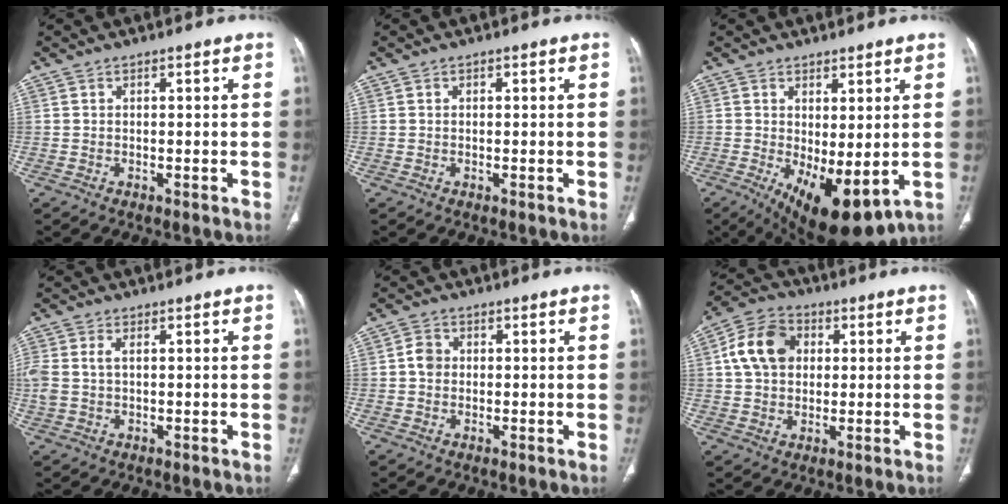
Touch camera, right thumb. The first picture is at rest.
{"total": 0.0}
{"total": 11.6, "force": [-1.9, 4.8, 10.4], "torque": [-0.154, -0.019, -0.008]}
{"total": 3.2, "force": [0.3, 2.2, 2.2], "torque": [-0.072, 0.011, 0.009]}
{"total": 2.8, "force": [0.0, 2.4, 1.4], "torque": [-0.016, 0.006, -0.006]}
{"total": 10.8, "force": [2.2, 8.2, 6.6], "torque": [-0.109, 0.014, 0.030]}